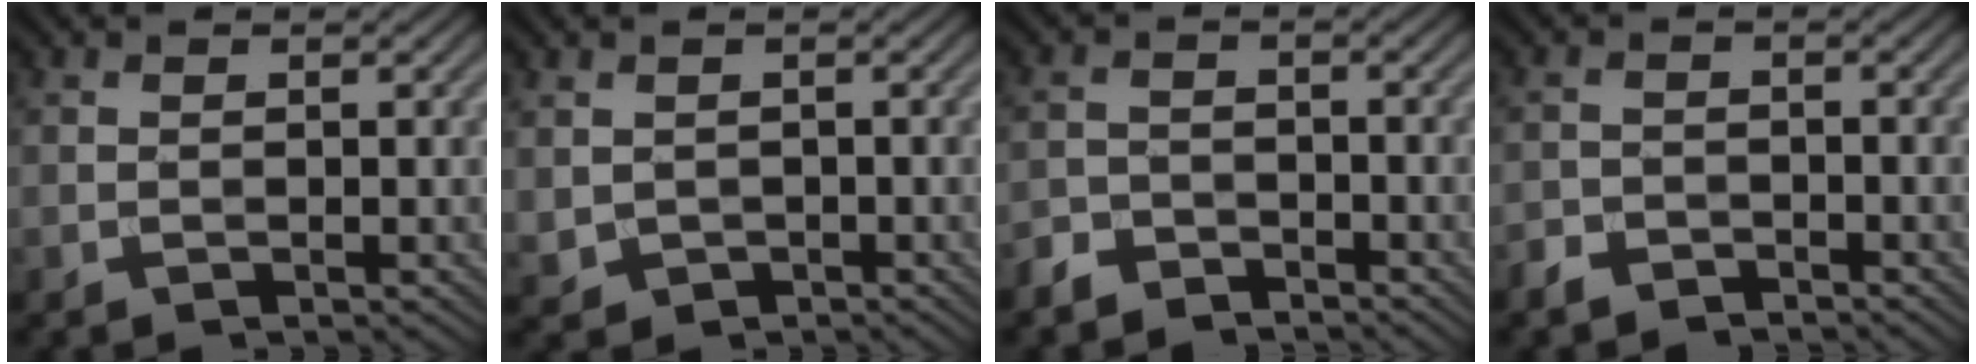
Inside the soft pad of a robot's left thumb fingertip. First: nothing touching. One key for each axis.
{"total": 1.2, "fx": 0.2, "fy": 1.2, "fz": 0.3, "tx": -0.017, "ty": -0.004, "tz": 0.011}
{"total": 2.9, "fx": -2.7, "fy": 0.9, "fz": 0.0, "tx": 0.000, "ty": 0.002, "tz": -0.062}
{"total": 2.2, "fx": -2.1, "fy": 0.8, "fz": 0.1, "tx": -0.003, "ty": 0.000, "tz": -0.048}